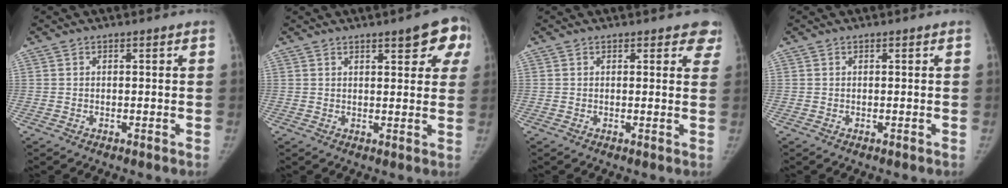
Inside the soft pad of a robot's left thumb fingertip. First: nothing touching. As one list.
[{"total": 8.3, "force": [4.2, 2.7, 6.7], "torque": [-0.051, -0.010, 0.045]}, {"total": 4.4, "force": [3.5, 2.1, 1.6], "torque": [0.020, -0.014, 0.024]}, {"total": 0.0}]